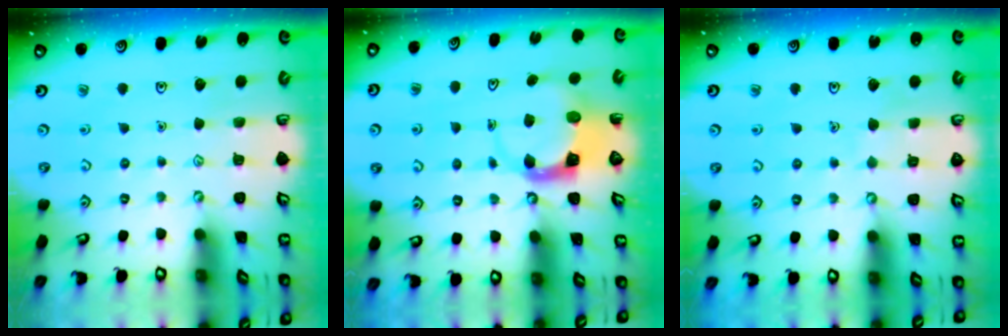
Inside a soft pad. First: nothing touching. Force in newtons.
{"total": 3.7, "press": 3.6, "slide": 0.6}
{"total": 3.0, "press": 3.0, "slide": 0.2}